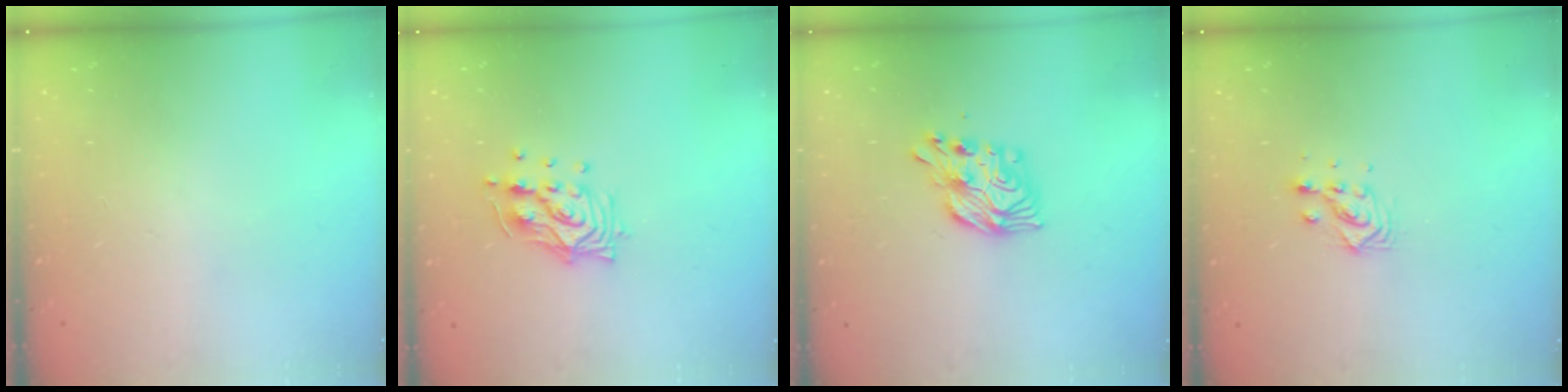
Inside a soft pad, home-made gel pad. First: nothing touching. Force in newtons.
{"total": 11.7, "press": 11.7, "slide": 0.6}
{"total": 11.6, "press": 11.6, "slide": 0.3}
{"total": 5.1, "press": 5.1, "slide": 0.1}